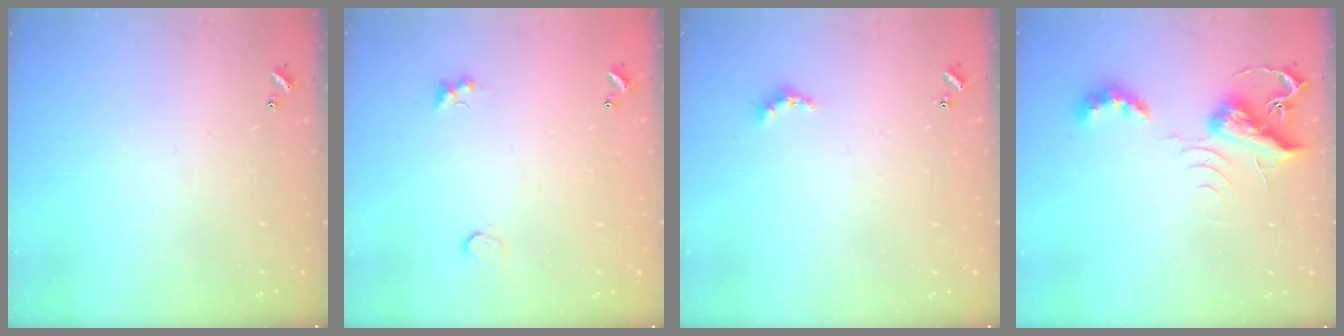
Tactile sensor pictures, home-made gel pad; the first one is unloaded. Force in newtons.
{"total": 2.1, "press": 2.0, "slide": 0.6}
{"total": 2.4, "press": 2.3, "slide": 0.5}
{"total": 8.8, "press": 8.8, "slide": 0.9}